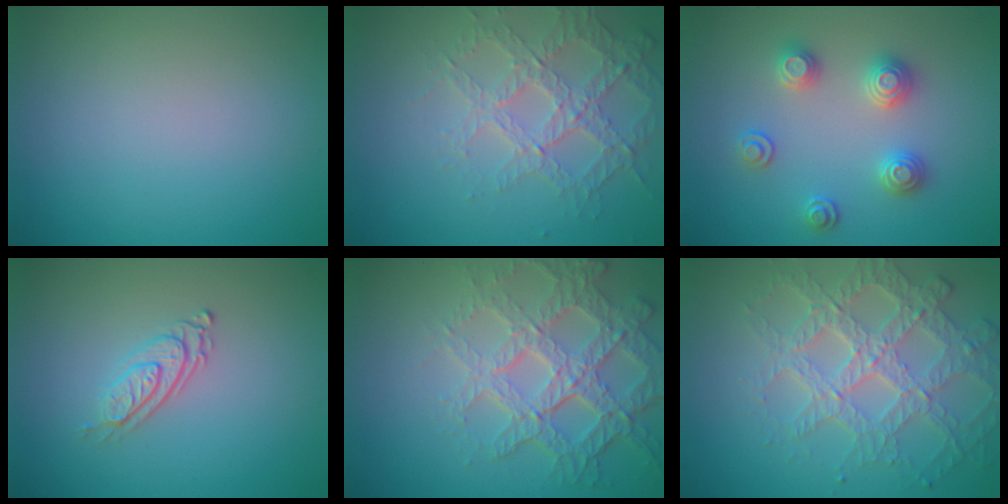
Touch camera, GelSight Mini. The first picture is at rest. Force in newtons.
{"total": 3.4, "press": 3.2, "slide": 1.2}
{"total": 2.9, "press": 2.8, "slide": 0.8}
{"total": 2.8, "press": 2.0, "slide": 2.0}
{"total": 7.1, "press": 5.1, "slide": 5.0}
{"total": 4.5, "press": 4.3, "slide": 1.2}